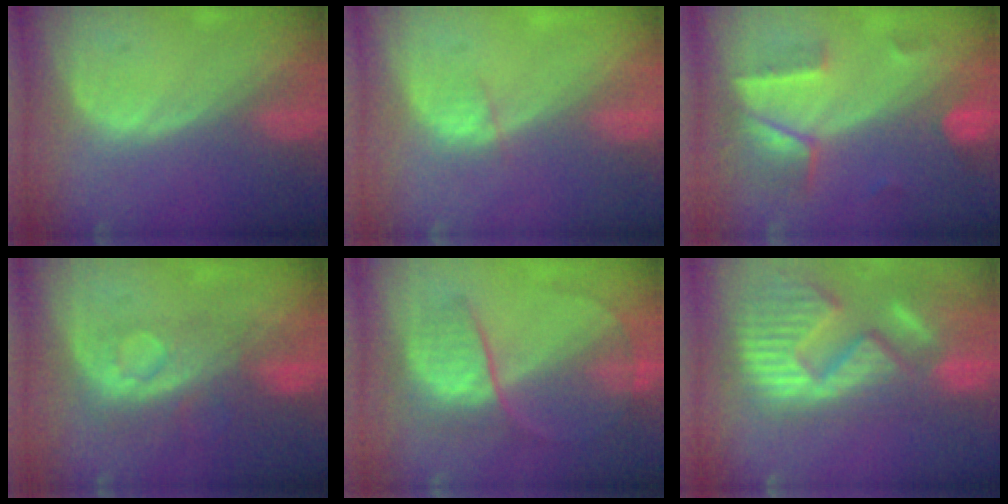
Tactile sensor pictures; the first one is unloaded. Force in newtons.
{"total": 1.1, "press": 1.0, "slide": 0.4}
{"total": 7.2, "press": 6.3, "slide": 3.5}
{"total": 8.3, "press": 7.1, "slide": 4.3}
{"total": 6.7, "press": 6.5, "slide": 1.7}
{"total": 15.3, "press": 12.7, "slide": 8.4}